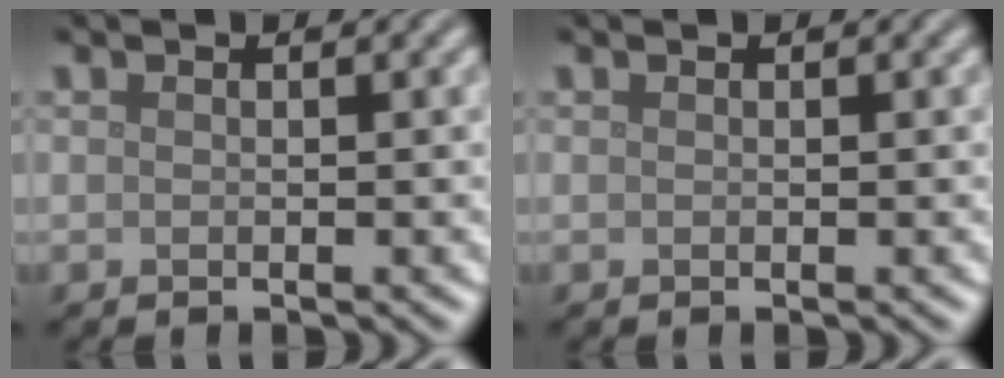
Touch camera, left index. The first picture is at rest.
{"total": 0.0}